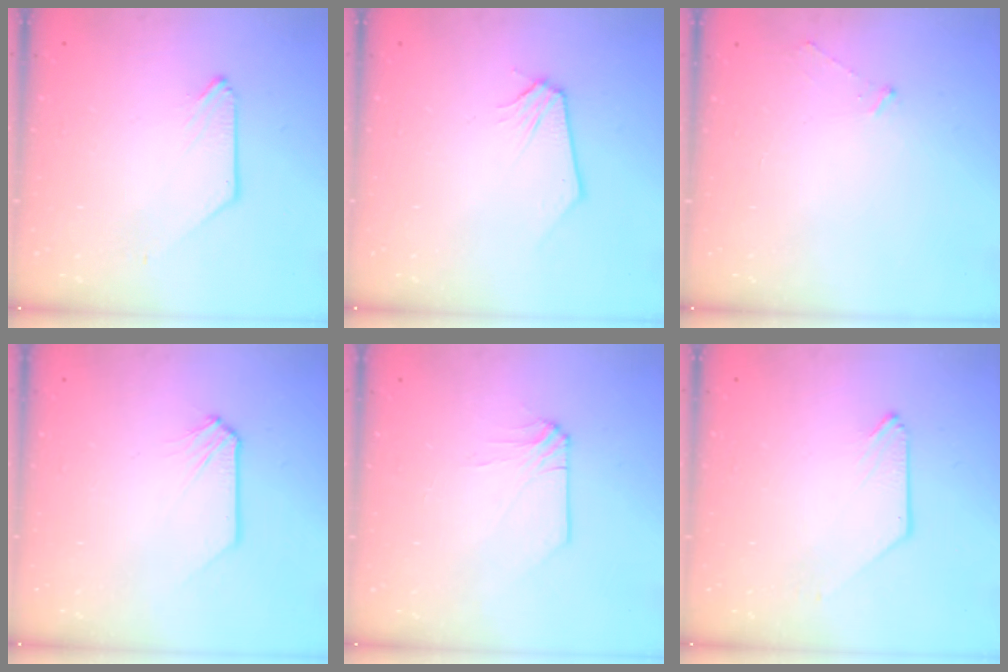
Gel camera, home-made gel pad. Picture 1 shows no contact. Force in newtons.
{"total": 0.0}
{"total": 3.5, "press": 3.4, "slide": 0.4}
{"total": 0.0}
{"total": 2.8, "press": 2.7, "slide": 0.6}
{"total": 0.0}